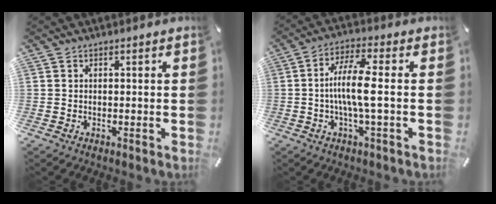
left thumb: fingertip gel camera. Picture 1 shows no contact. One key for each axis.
{"total": 10.0, "fx": -0.6, "fy": 1.7, "fz": 9.8, "tx": -0.195, "ty": -0.003, "tz": -0.018}